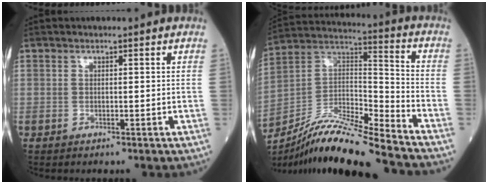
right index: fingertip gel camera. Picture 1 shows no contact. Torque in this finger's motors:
{"motor_torque": [0.03, -0.41, -0.04, -0.08]}